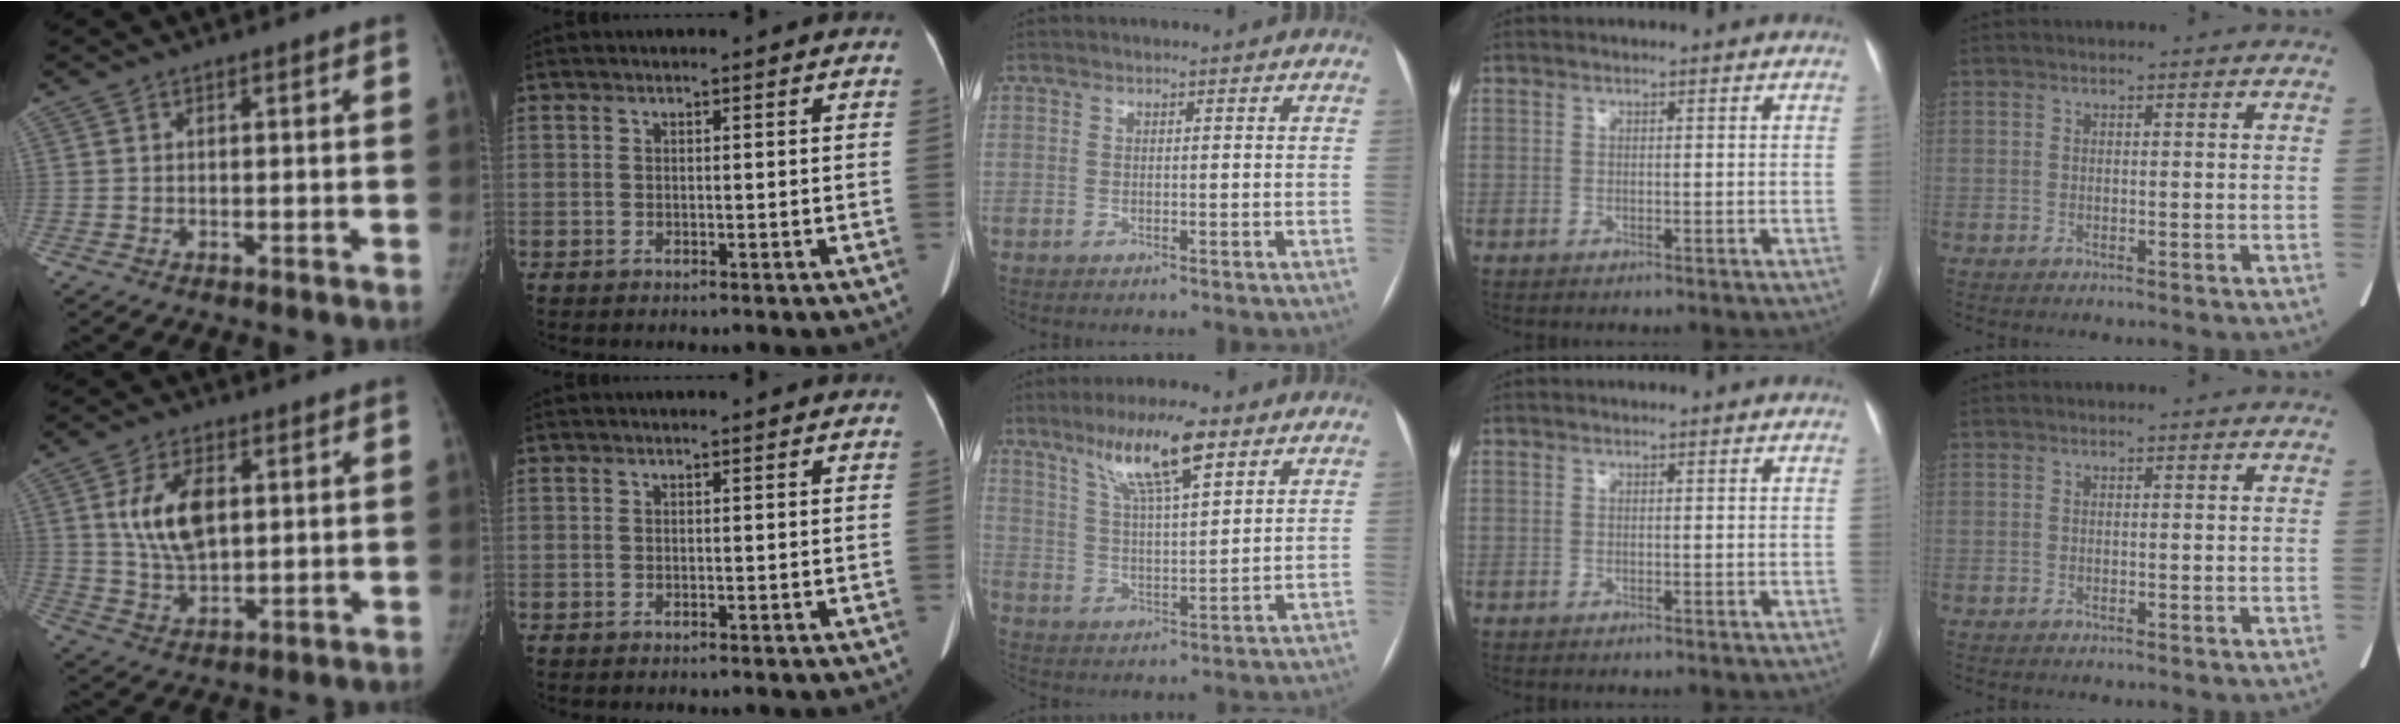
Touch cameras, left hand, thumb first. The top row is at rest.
{"thumb": {"total": 10.7, "force": [2.7, 5.9, 8.5], "torque": [-0.141, -0.013, 0.057]}, "middle": {"total": 11.1, "force": [6.9, 1.7, 8.5], "torque": [-0.157, 0.008, 0.123]}}